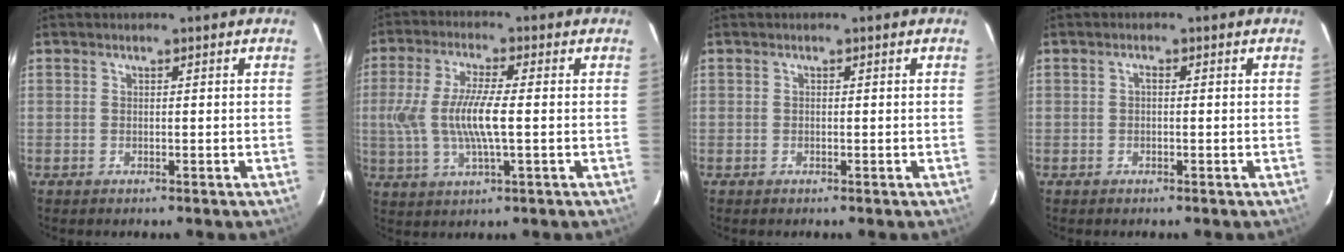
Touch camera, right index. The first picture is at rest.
{"total": 10.4, "force": [-0.6, 2.1, 10.1], "torque": [-0.203, -0.005, -0.010]}
{"total": 0.0}
{"total": 0.7, "force": [-0.2, 0.4, 0.4], "torque": [-0.007, 0.005, -0.005]}